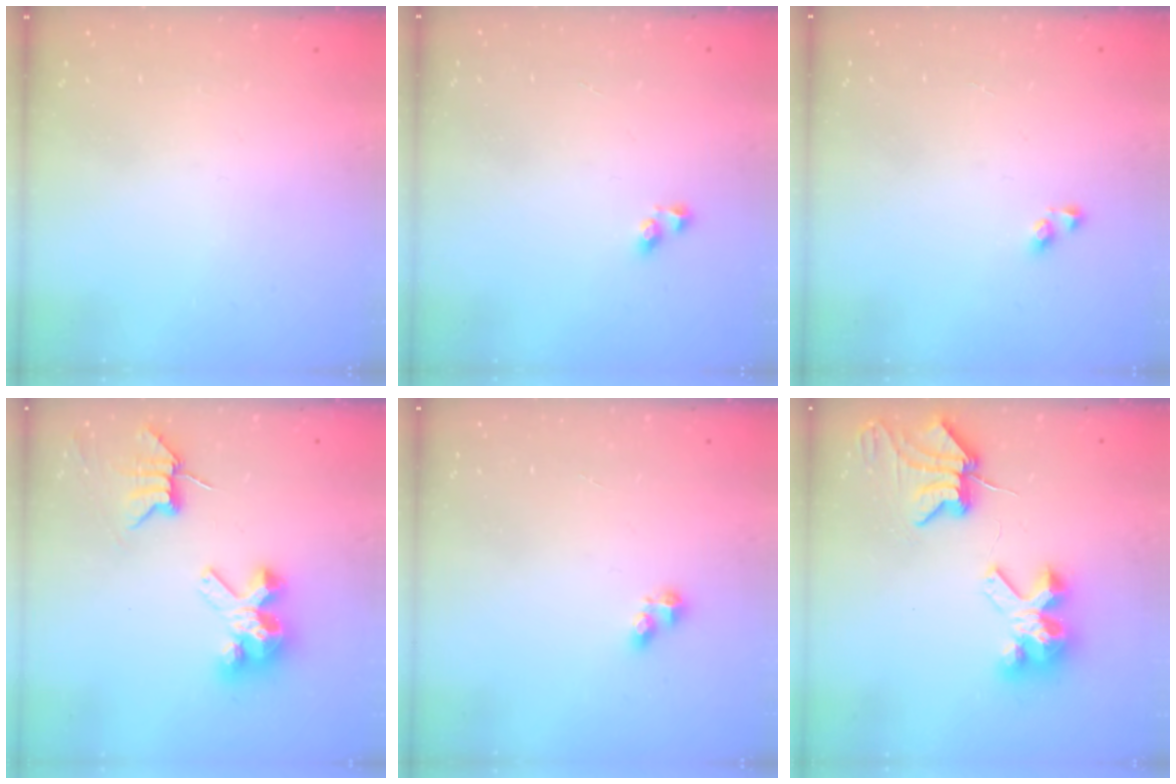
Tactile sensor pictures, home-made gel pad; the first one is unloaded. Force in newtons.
{"total": 2.2, "press": 1.9, "slide": 1.1}
{"total": 2.9, "press": 2.9, "slide": 0.3}
{"total": 8.4, "press": 8.4, "slide": 0.6}
{"total": 3.6, "press": 3.5, "slide": 0.4}
{"total": 8.8, "press": 8.8, "slide": 1.1}